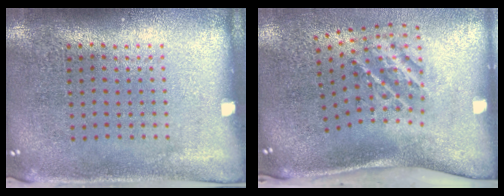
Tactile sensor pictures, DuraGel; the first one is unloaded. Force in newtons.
{"total": 2.1, "press": 1.3, "slide": 1.7}